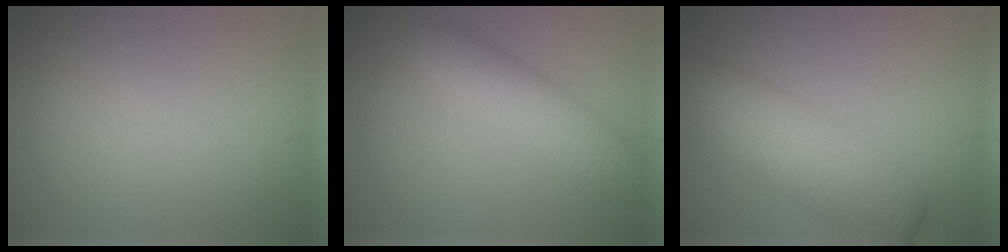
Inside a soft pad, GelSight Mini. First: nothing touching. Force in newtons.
{"total": 4.2, "press": 4.2, "slide": 0.1}
{"total": 7.6, "press": 7.6, "slide": 0.3}